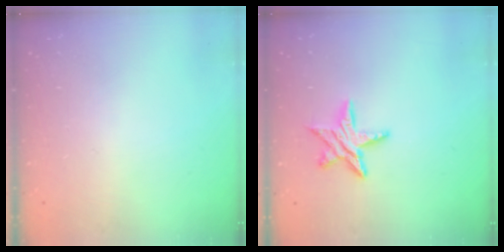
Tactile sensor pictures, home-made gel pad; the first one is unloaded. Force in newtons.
{"total": 10.6, "press": 10.6, "slide": 0.7}